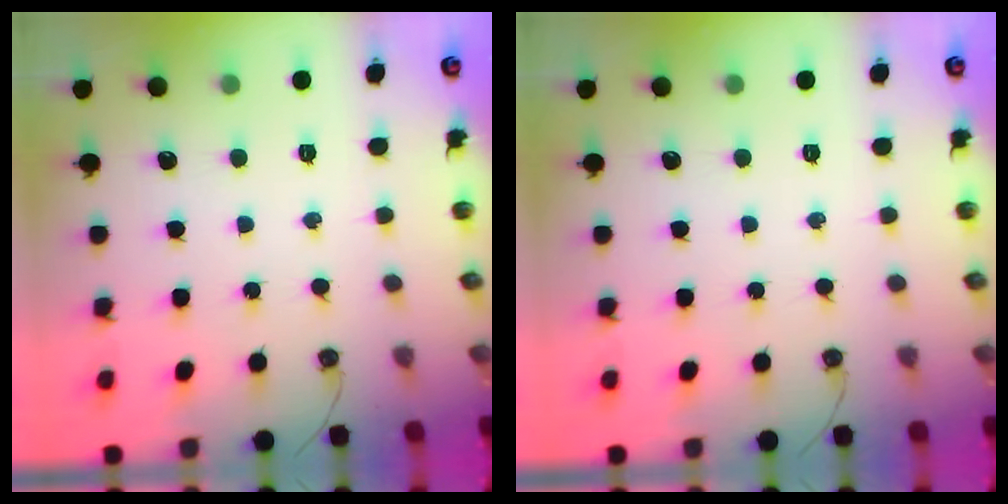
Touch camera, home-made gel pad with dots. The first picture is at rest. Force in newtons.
{"total": 0.0}